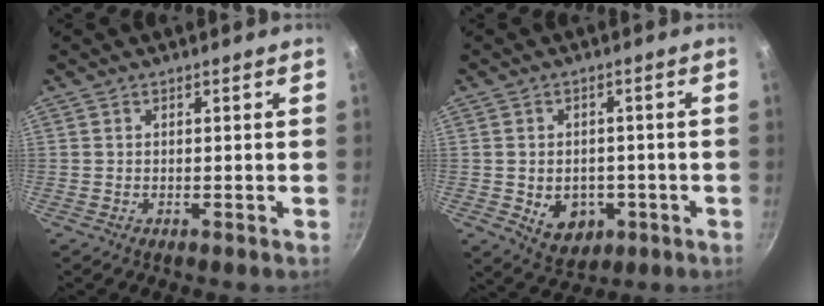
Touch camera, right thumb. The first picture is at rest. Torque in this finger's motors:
{"motor_torque": [-0.29, 0.03, 0.47, 0.26, 0.14]}